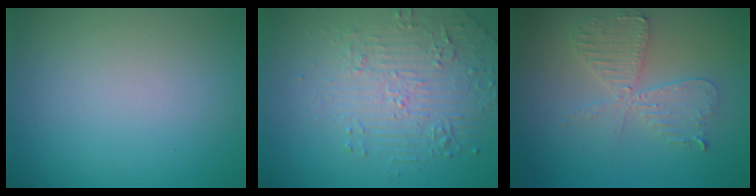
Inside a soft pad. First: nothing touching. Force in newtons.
{"total": 5.0, "press": 3.9, "slide": 3.1}
{"total": 4.1, "press": 3.6, "slide": 1.9}